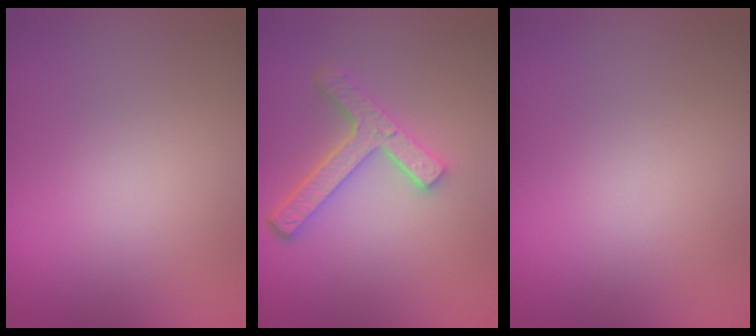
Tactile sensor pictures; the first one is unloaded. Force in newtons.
{"total": 4.4, "press": 3.3, "slide": 2.8}
{"total": 0.0}